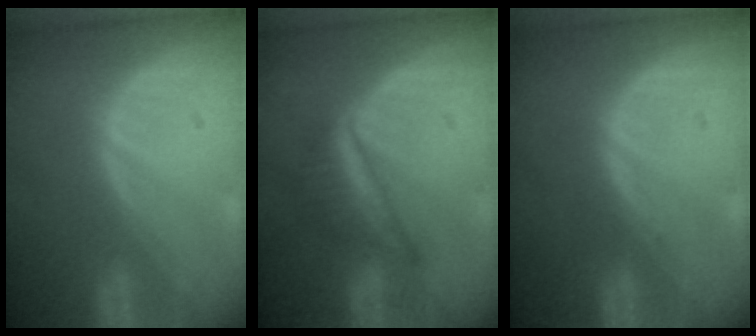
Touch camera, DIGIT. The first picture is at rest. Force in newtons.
{"total": 5.4, "press": 5.4, "slide": 0.6}
{"total": 0.5, "press": 0.1, "slide": 0.5}